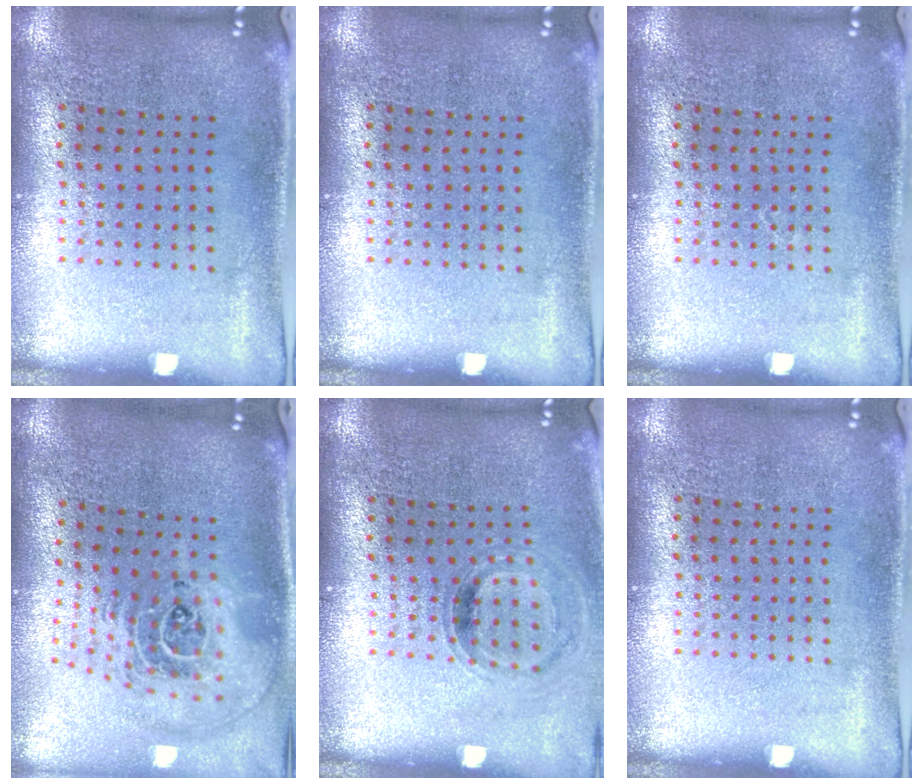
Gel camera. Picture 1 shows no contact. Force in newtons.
{"total": 0.0}
{"total": 0.0}
{"total": 2.5, "press": 1.8, "slide": 1.6}
{"total": 0.9, "press": 0.9, "slide": 0.1}
{"total": 0.0}